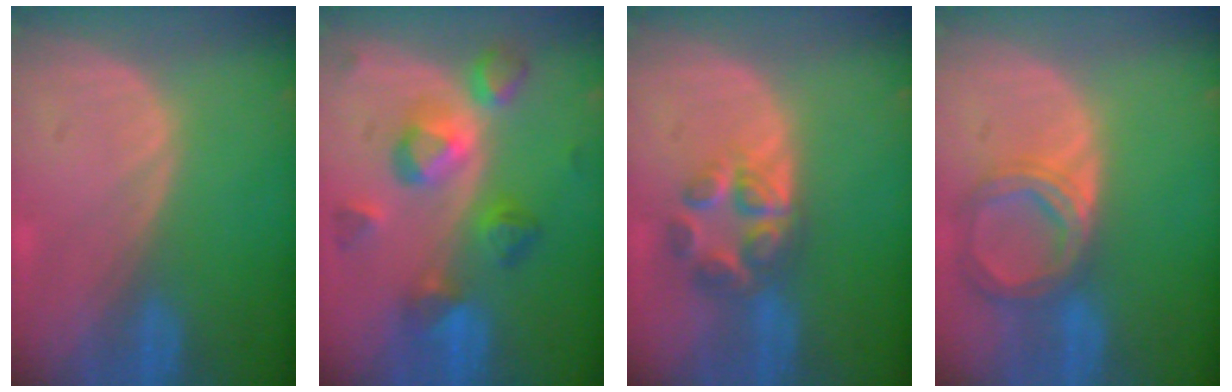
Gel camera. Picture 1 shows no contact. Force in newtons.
{"total": 8.2, "press": 8.2, "slide": 0.3}
{"total": 6.7, "press": 5.7, "slide": 3.5}
{"total": 6.7, "press": 6.1, "slide": 2.7}